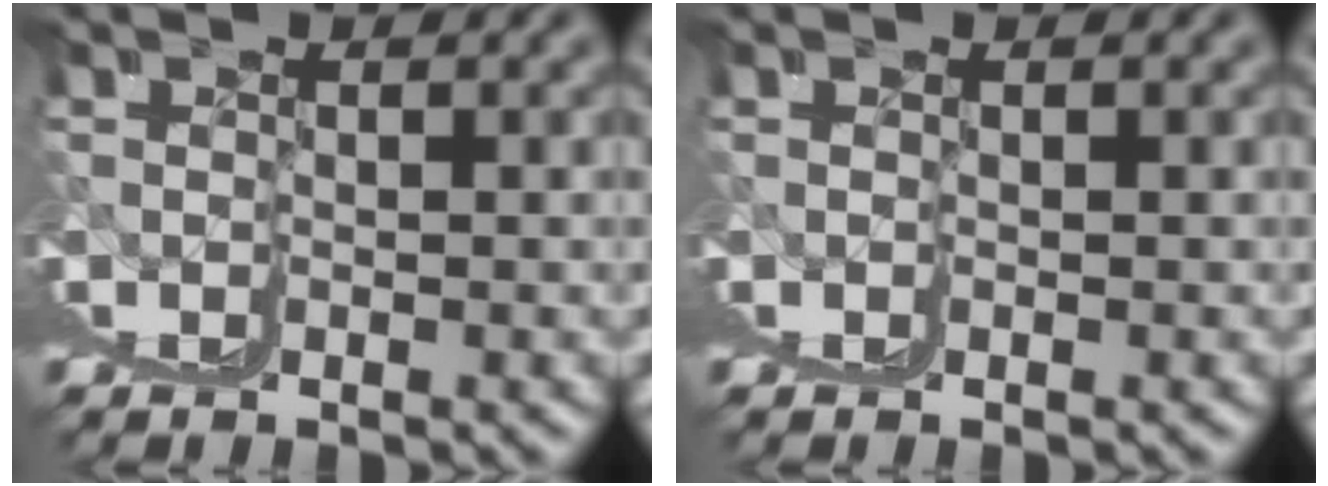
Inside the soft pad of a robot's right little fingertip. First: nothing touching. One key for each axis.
{"total": 0.0}